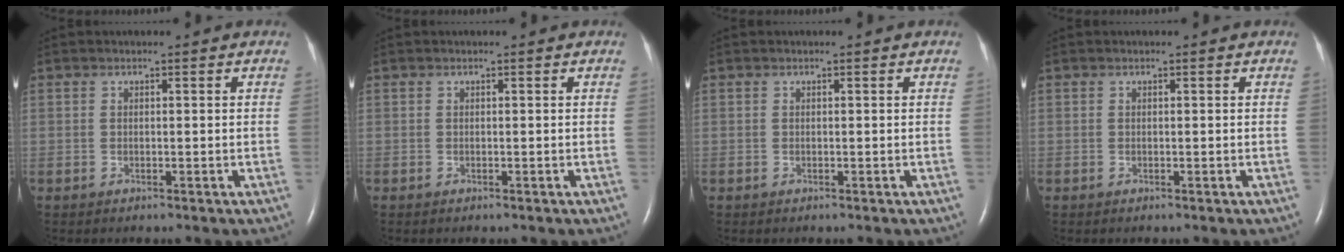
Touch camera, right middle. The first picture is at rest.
{"total": 0.0}
{"total": 0.0}
{"total": 0.0}